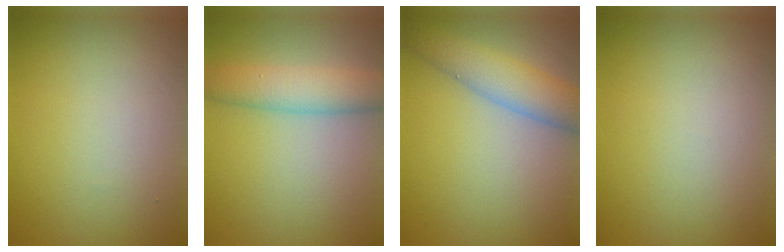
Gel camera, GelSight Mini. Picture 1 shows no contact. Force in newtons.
{"total": 4.5, "press": 4.5, "slide": 0.1}
{"total": 4.8, "press": 4.8, "slide": 0.2}
{"total": 0.0}